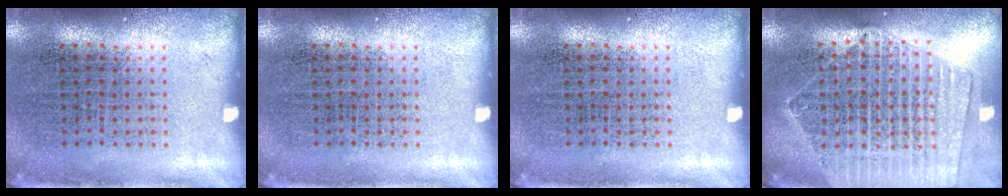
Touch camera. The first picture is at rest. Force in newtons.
{"total": 0.0}
{"total": 0.0}
{"total": 2.2, "press": 2.0, "slide": 1.0}